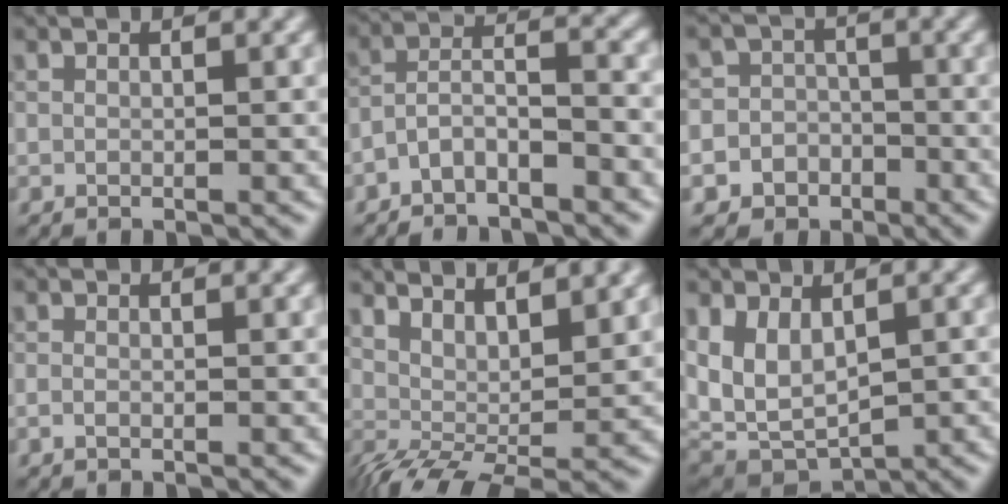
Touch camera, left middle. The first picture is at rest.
{"total": 3.6, "force": [-2.3, 1.3, 2.5], "torque": [-0.048, 0.011, -0.051]}
{"total": 6.9, "force": [-3.3, 6.1, 0.5], "torque": [0.006, -0.003, -0.070]}
{"total": 0.7, "force": [-0.3, 0.3, 0.5], "torque": [-0.012, -0.002, -0.007]}
{"total": 5.9, "force": [2.3, 2.2, 5.0], "torque": [-0.081, 0.000, 0.042]}
{"total": 7.2, "force": [0.1, 4.6, 5.6], "torque": [-0.123, -0.019, 0.009]}